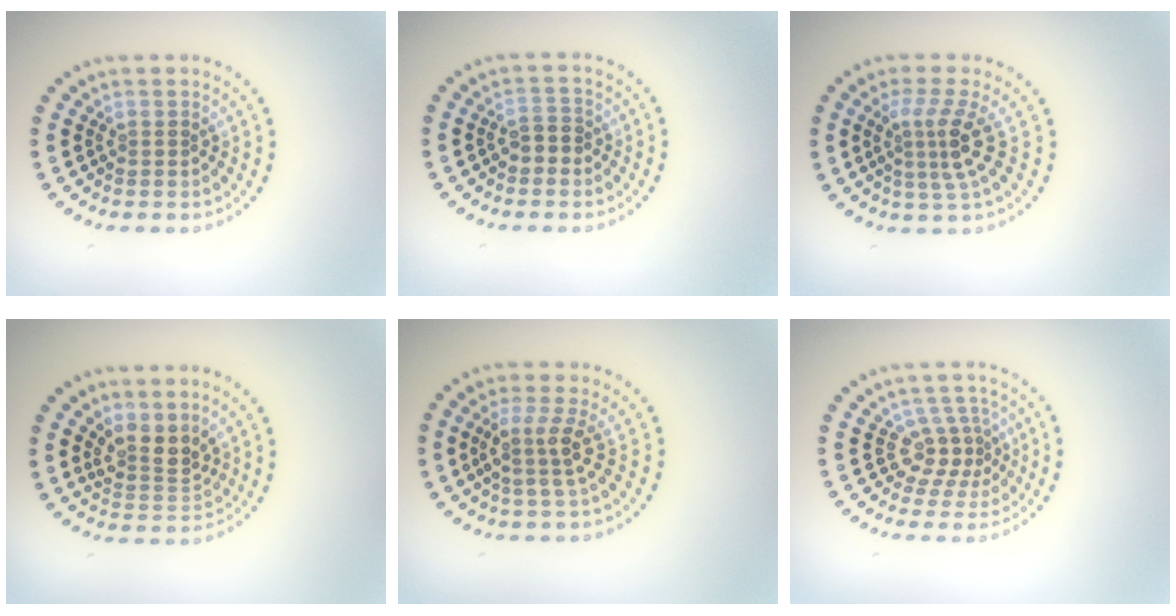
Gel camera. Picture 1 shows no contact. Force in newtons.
{"total": 1.9, "press": 1.8, "slide": 0.6}
{"total": 3.5, "press": 2.4, "slide": 2.5}
{"total": 2.9, "press": 2.3, "slide": 1.7}
{"total": 2.7, "press": 2.2, "slide": 1.7}
{"total": 2.9, "press": 2.1, "slide": 2.0}